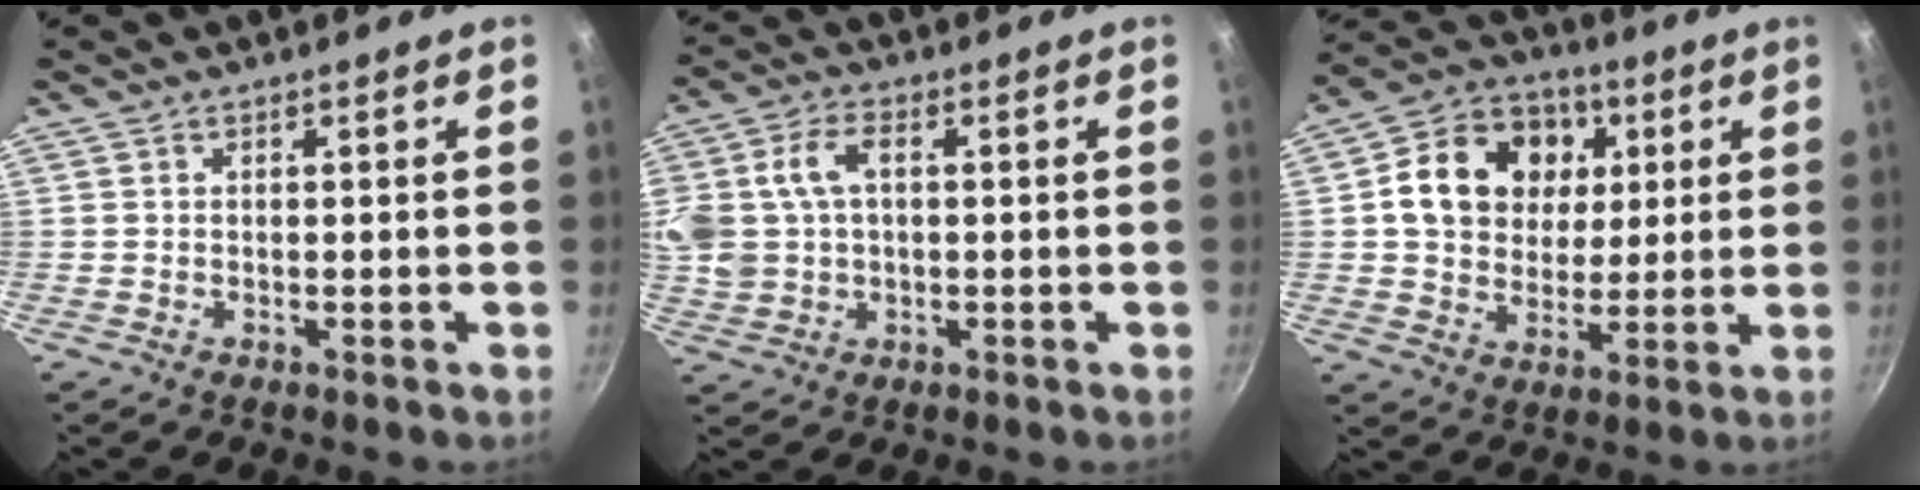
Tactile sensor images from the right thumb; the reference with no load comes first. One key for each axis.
{"total": 12.9, "fx": 2.0, "fy": 9.3, "fz": 8.6, "tx": -0.192, "ty": 0.024, "tz": 0.041}
{"total": 16.8, "fx": 4.0, "fy": 13.6, "fz": 9.0, "tx": -0.133, "ty": 0.009, "tz": 0.060}